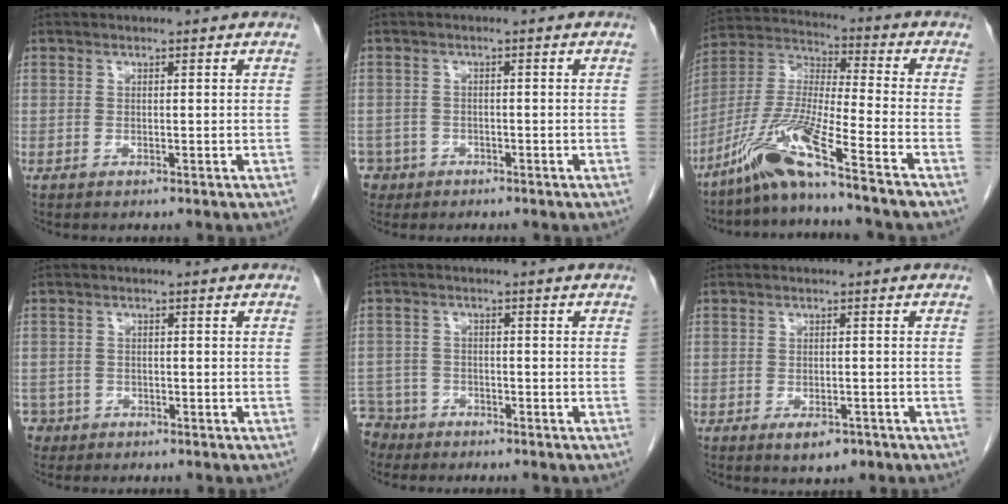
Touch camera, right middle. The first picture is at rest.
{"total": 4.0, "force": [-2.5, 3.1, -0.2], "torque": [0.004, 0.007, -0.042]}
{"total": 11.8, "force": [-8.4, -1.2, 8.2], "torque": [-0.177, -0.015, -0.162]}
{"total": 3.7, "force": [-2.5, 2.8, -0.3], "torque": [0.004, 0.007, -0.044]}
{"total": 6.5, "force": [-5.5, 3.5, 0.1], "torque": [-0.007, -0.005, -0.098]}
{"total": 3.4, "force": [-2.1, 1.5, 2.2], "torque": [-0.035, -0.001, -0.024]}